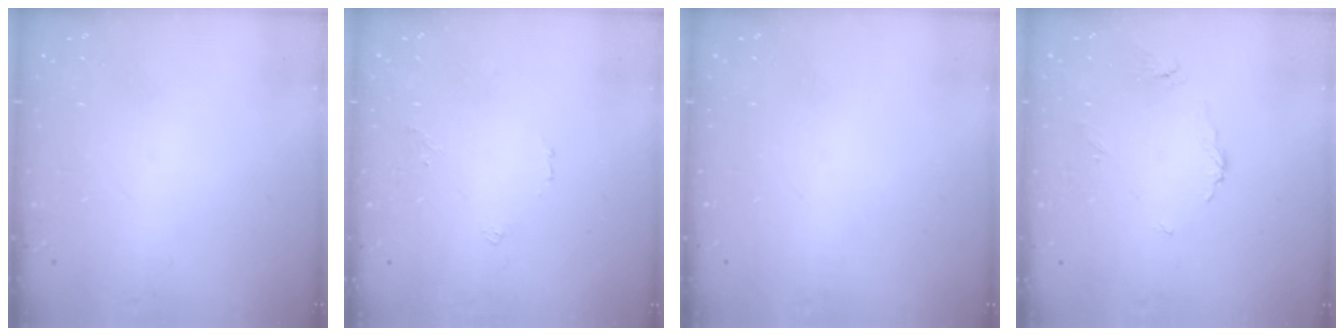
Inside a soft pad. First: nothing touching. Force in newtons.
{"total": 1.5, "press": 1.4, "slide": 0.2}
{"total": 0.0}
{"total": 4.2, "press": 4.1, "slide": 0.5}